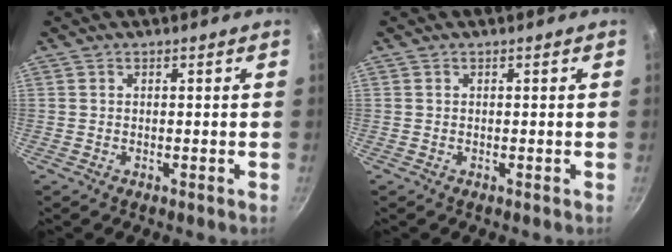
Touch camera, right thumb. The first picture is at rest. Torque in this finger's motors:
{"motor_torque": [-0.10, 0.10, 0.00, 0.00, 0.01]}